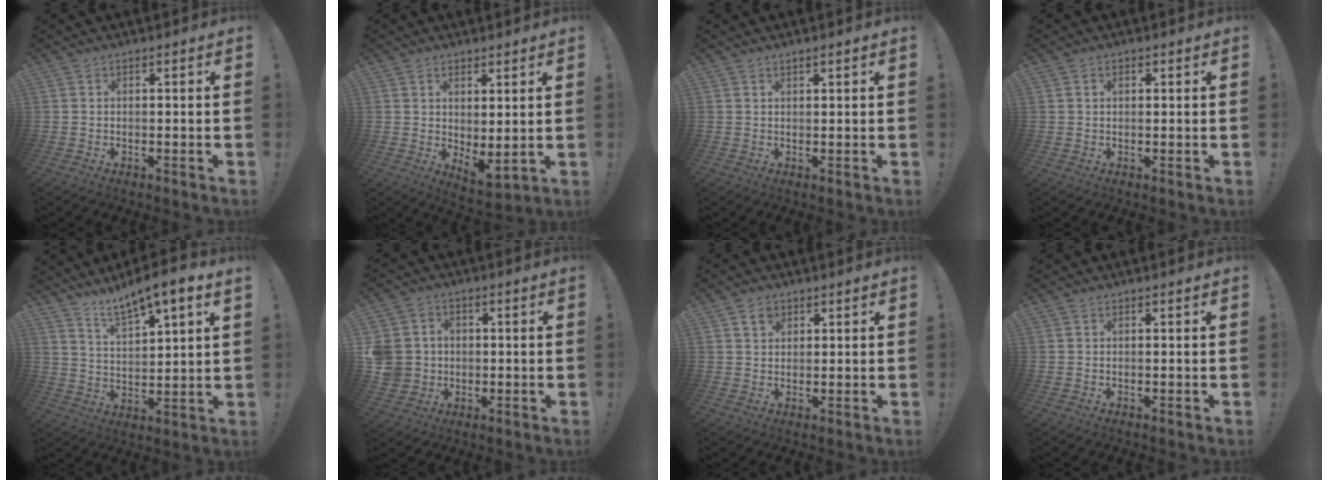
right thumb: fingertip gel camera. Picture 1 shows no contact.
{"total": 4.5, "force": [2.3, 1.6, 3.5], "torque": [-0.036, -0.035, 0.046]}
{"total": 1.2, "force": [1.0, 0.1, 0.7], "torque": [-0.006, -0.003, 0.016]}
{"total": 1.3, "force": [0.6, 0.8, 0.7], "torque": [-0.006, 0.000, 0.009]}
{"total": 9.1, "force": [7.6, 1.4, 4.7], "torque": [-0.082, -0.053, 0.131]}
{"total": 8.3, "force": [-0.7, 7.8, 2.6], "torque": [-0.059, 0.015, -0.006]}
{"total": 3.4, "force": [2.0, 2.5, 1.3], "torque": [-0.008, -0.007, 0.033]}
{"total": 0.0}